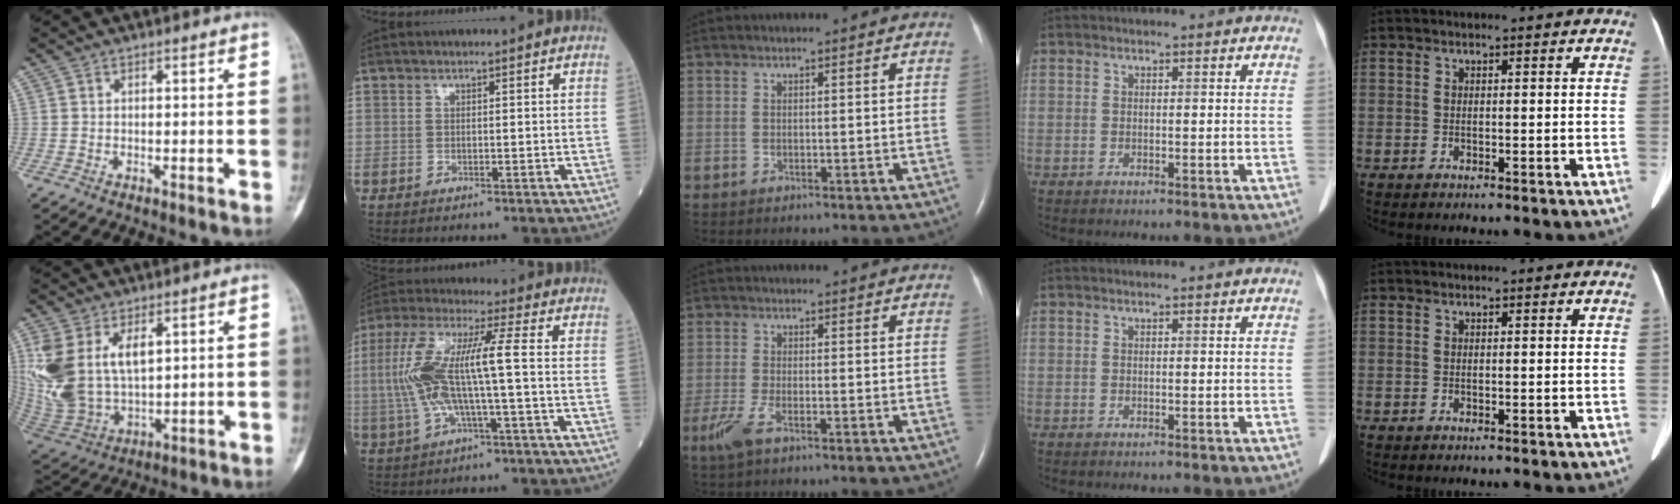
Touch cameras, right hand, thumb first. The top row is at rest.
{"thumb": {"total": 15.4, "force": [4.8, 9.2, 11.5], "torque": [-0.240, -0.013, 0.113]}, "index": {"total": 12.5, "force": [-0.6, 1.2, 12.4], "torque": [-0.267, 0.024, -0.016]}, "middle": {"total": 4.1, "force": [-2.5, 0.6, 3.1], "torque": [-0.074, -0.010, -0.052]}}